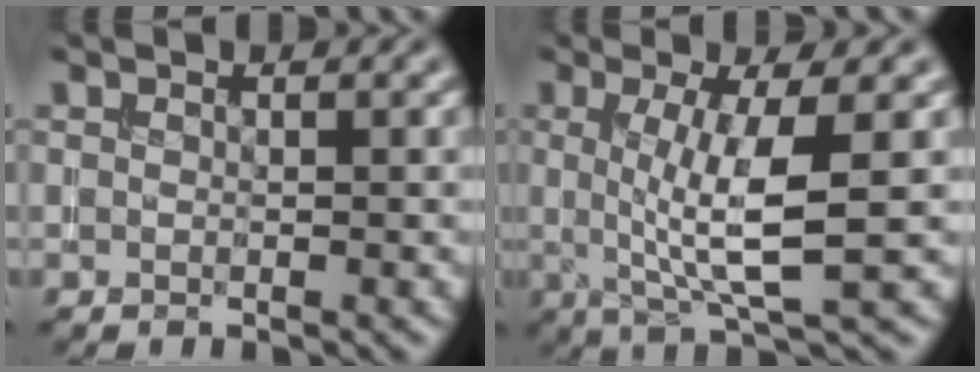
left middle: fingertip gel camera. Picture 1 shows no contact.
{"total": 6.4, "force": [0.3, 1.4, 6.2], "torque": [-0.104, -0.003, 0.006]}